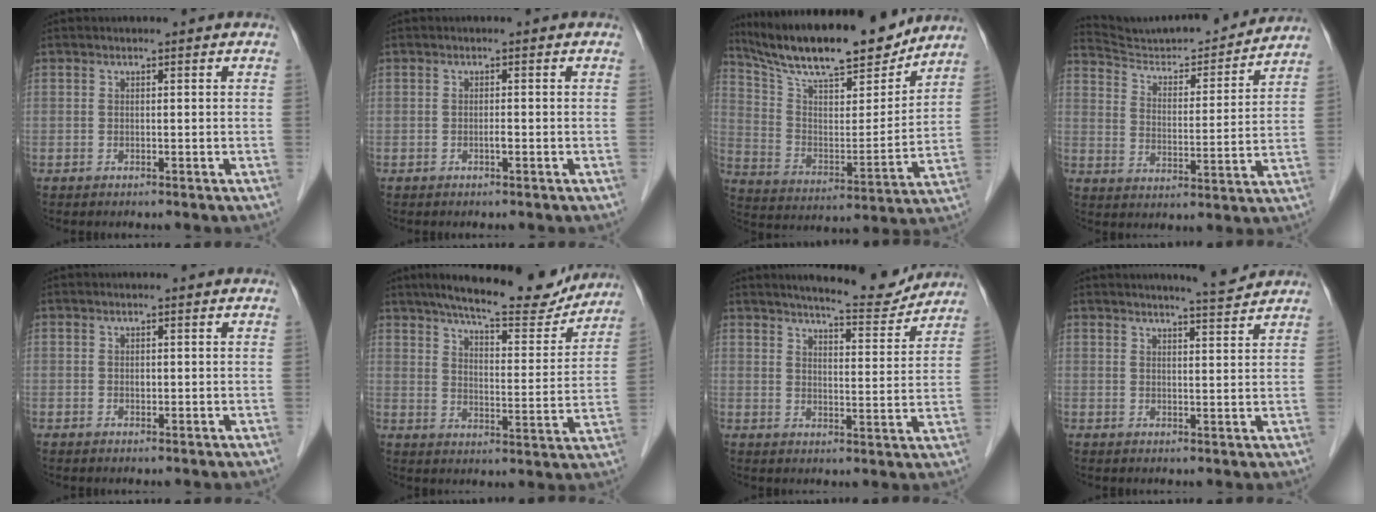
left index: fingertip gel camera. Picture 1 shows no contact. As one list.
[{"total": 0.6, "force": [-0.3, 0.1, 0.5], "torque": [-0.011, 0.001, -0.005]}, {"total": 21.1, "force": [18.2, 4.0, 9.9], "torque": [-0.173, -0.002, 0.298]}, {"total": 17.2, "force": [16.6, 1.6, 4.2], "torque": [-0.068, -0.011, 0.248]}, {"total": 0.6, "force": [0.1, 0.4, 0.4], "torque": [-0.007, 0.001, 0.001]}, {"total": 17.5, "force": [15.3, 3.5, 7.7], "torque": [-0.109, -0.009, 0.208]}, {"total": 9.8, "force": [9.3, 1.2, 3.0], "torque": [-0.043, -0.010, 0.122]}, {"total": 4.5, "force": [4.3, -0.4, 1.0], "torque": [-0.025, -0.008, 0.059]}]